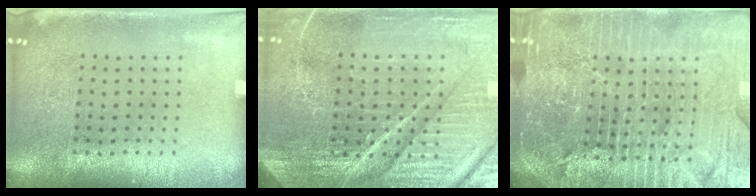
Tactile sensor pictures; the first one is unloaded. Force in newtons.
{"total": 5.8, "press": 5.3, "slide": 2.4}
{"total": 5.9, "press": 5.3, "slide": 2.8}